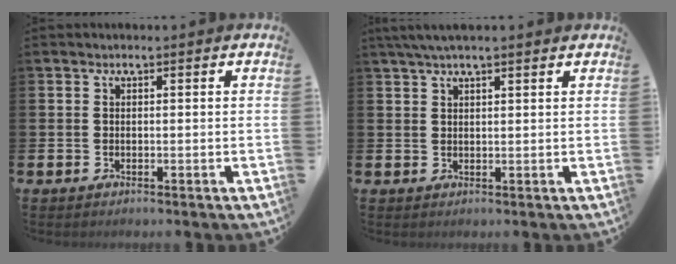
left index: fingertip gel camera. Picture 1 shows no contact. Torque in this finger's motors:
{"motor_torque": [0.19, -0.64, 0.74, 0.21]}